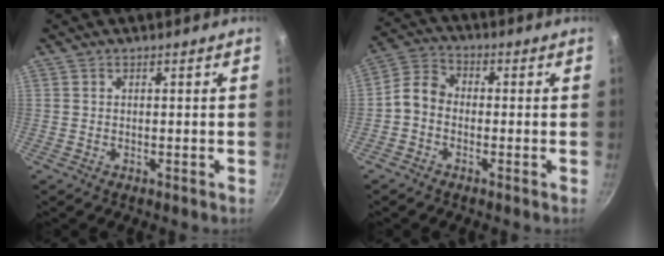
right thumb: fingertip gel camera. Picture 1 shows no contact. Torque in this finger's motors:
{"motor_torque": [0.23, 1.08, 0.42, -0.96, 0.01]}